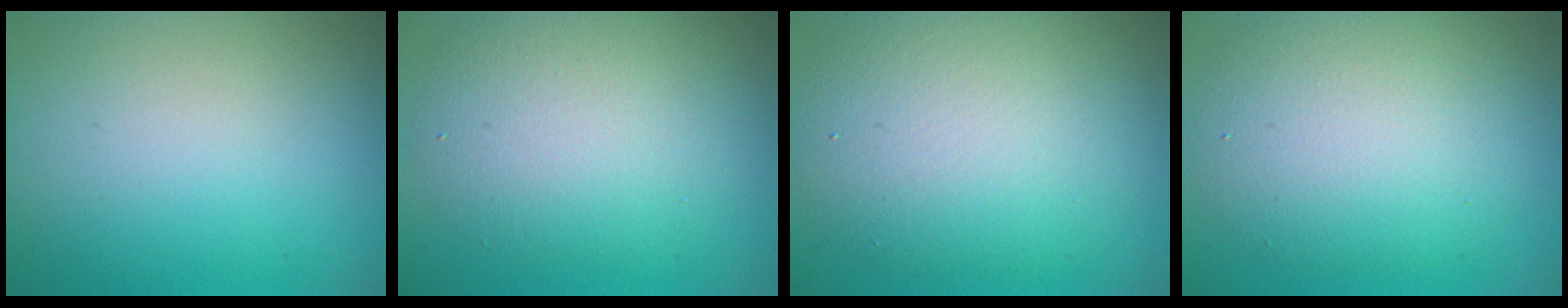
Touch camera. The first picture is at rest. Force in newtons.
{"total": 5.7, "press": 5.7, "slide": 0.3}
{"total": 7.9, "press": 7.9, "slide": 0.4}
{"total": 6.6, "press": 6.6, "slide": 0.4}